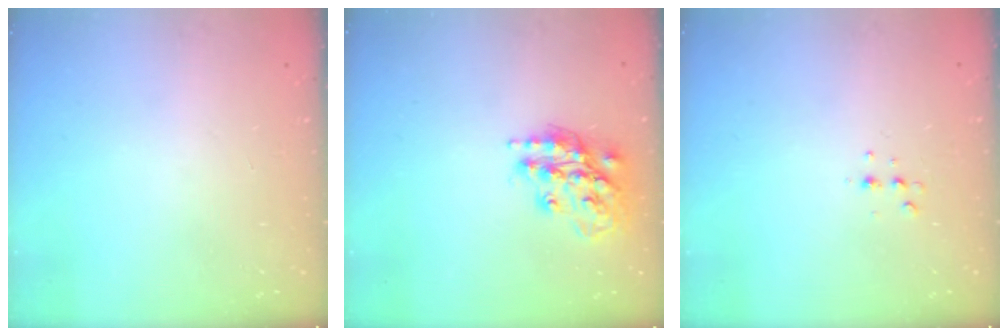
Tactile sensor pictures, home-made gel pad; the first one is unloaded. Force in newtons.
{"total": 17.5, "press": 17.4, "slide": 1.4}
{"total": 3.9, "press": 3.8, "slide": 1.1}